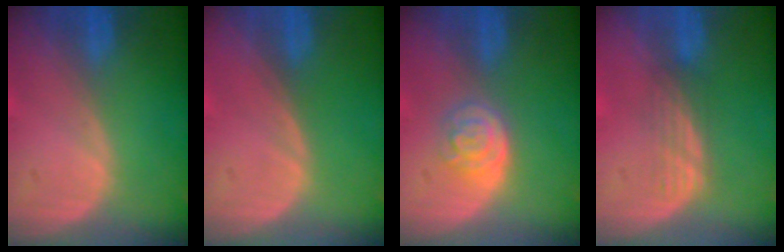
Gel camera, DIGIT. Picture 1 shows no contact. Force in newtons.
{"total": 0.0}
{"total": 4.3, "press": 3.8, "slide": 2.0}
{"total": 3.1, "press": 2.6, "slide": 1.6}